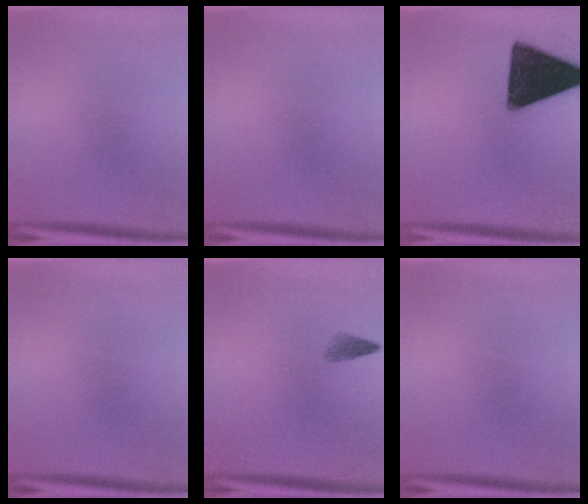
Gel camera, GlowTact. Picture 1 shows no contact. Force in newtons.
{"total": 0.0}
{"total": 17.4}
{"total": 0.0}
{"total": 1.5}
{"total": 0.0}